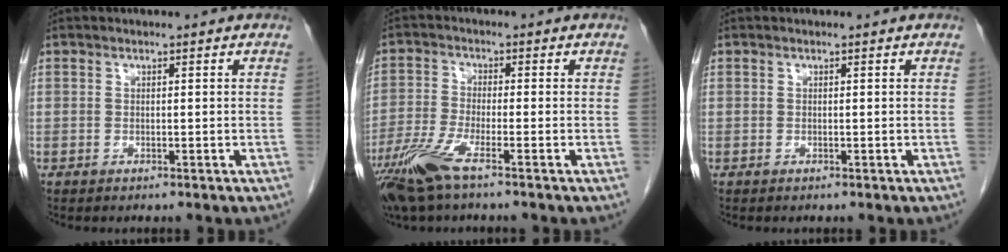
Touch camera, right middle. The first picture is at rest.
{"total": 7.1, "force": [-4.6, 0.6, 5.4], "torque": [-0.123, -0.017, -0.092]}
{"total": 0.0}